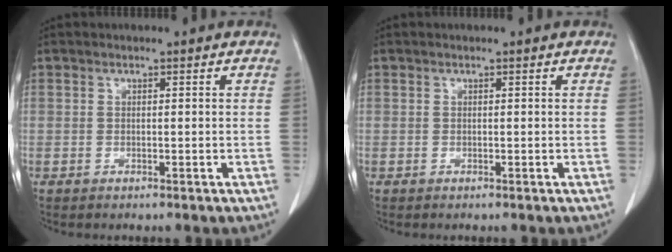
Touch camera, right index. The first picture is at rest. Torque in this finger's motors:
{"motor_torque": [0.00, 0.00, 0.00, 0.00]}